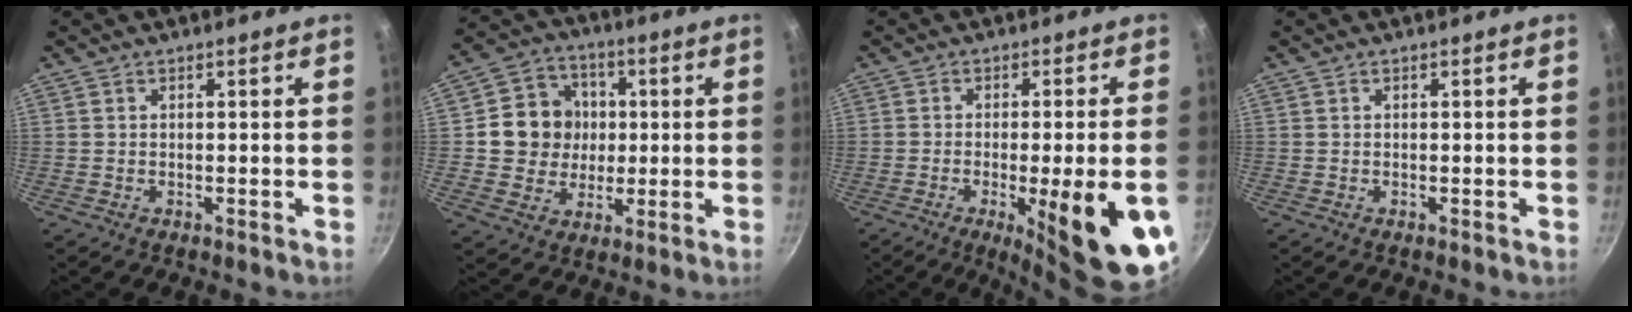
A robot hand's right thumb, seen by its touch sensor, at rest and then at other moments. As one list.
[{"total": 11.7, "force": [1.0, 10.9, 4.3], "torque": [-0.035, 0.015, 0.011]}, {"total": 16.4, "force": [-5.2, 3.1, 15.3], "torque": [-0.188, 0.004, -0.064]}, {"total": 0.0}]